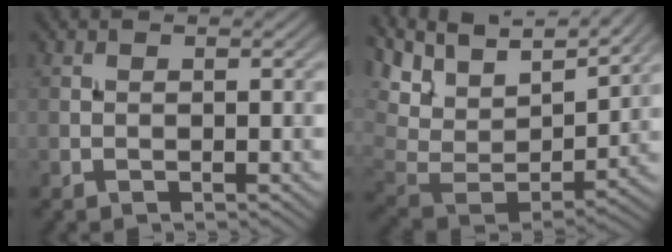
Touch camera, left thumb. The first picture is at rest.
{"total": 12.3, "force": [7.1, 5.8, 8.2], "torque": [-0.202, 0.015, 0.127]}